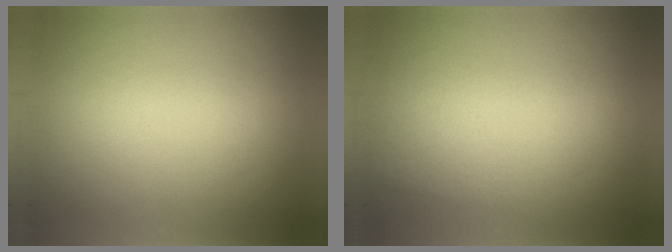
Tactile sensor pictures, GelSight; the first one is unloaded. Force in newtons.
{"total": 1.1}